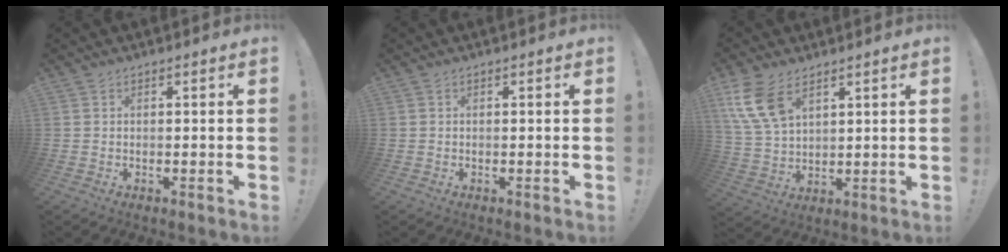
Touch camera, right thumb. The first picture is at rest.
{"total": 0.0}
{"total": 11.3, "force": [6.3, 6.3, 6.9], "torque": [-0.143, -0.023, 0.123]}